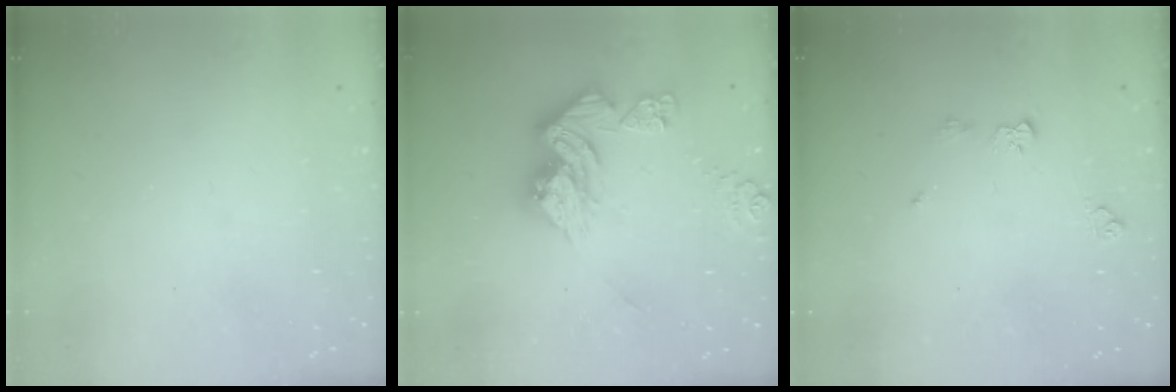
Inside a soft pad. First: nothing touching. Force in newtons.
{"total": 14.6, "press": 14.5, "slide": 1.5}
{"total": 5.9, "press": 5.9, "slide": 0.8}